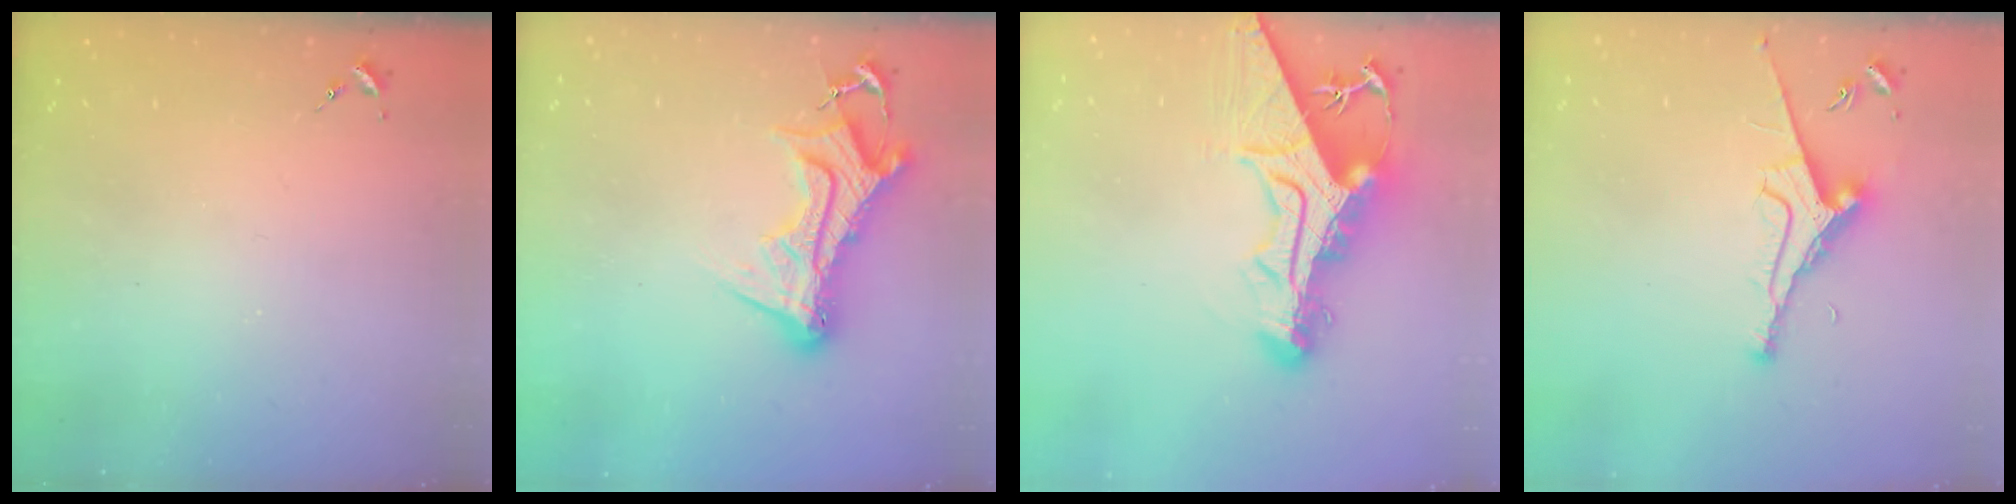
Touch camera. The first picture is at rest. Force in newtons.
{"total": 14.1, "press": 14.1, "slide": 1.5}
{"total": 19.2, "press": 19.1, "slide": 1.9}
{"total": 9.1, "press": 9.0, "slide": 1.3}